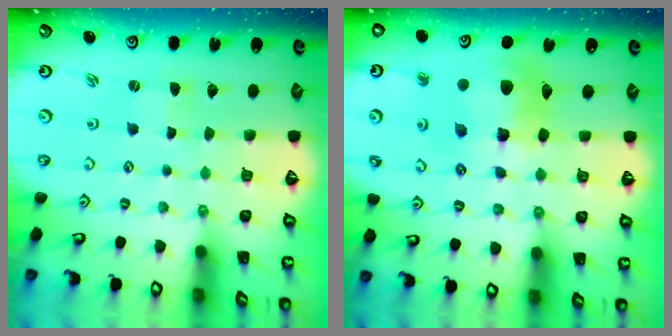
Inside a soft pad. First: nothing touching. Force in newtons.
{"total": 15.2, "press": 15.0, "slide": 2.4}